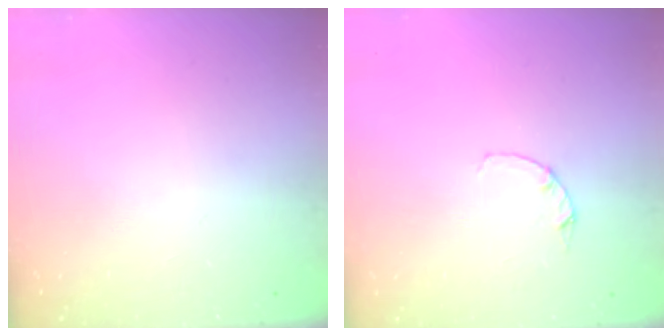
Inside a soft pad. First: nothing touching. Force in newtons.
{"total": 1.2, "press": 1.1, "slide": 0.3}